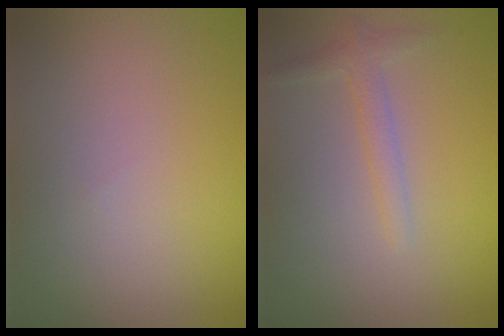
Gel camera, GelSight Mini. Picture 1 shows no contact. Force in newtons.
{"total": 1.7, "press": 1.7, "slide": 0.1}